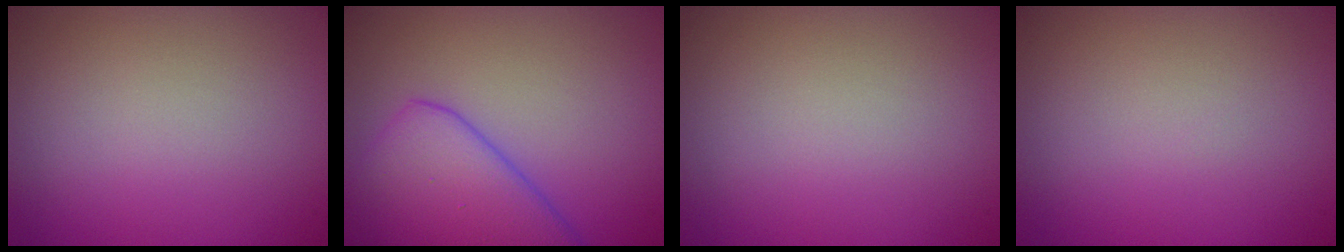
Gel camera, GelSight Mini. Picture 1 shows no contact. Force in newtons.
{"total": 6.9, "press": 6.9, "slide": 0.5}
{"total": 0.0}
{"total": 0.0}